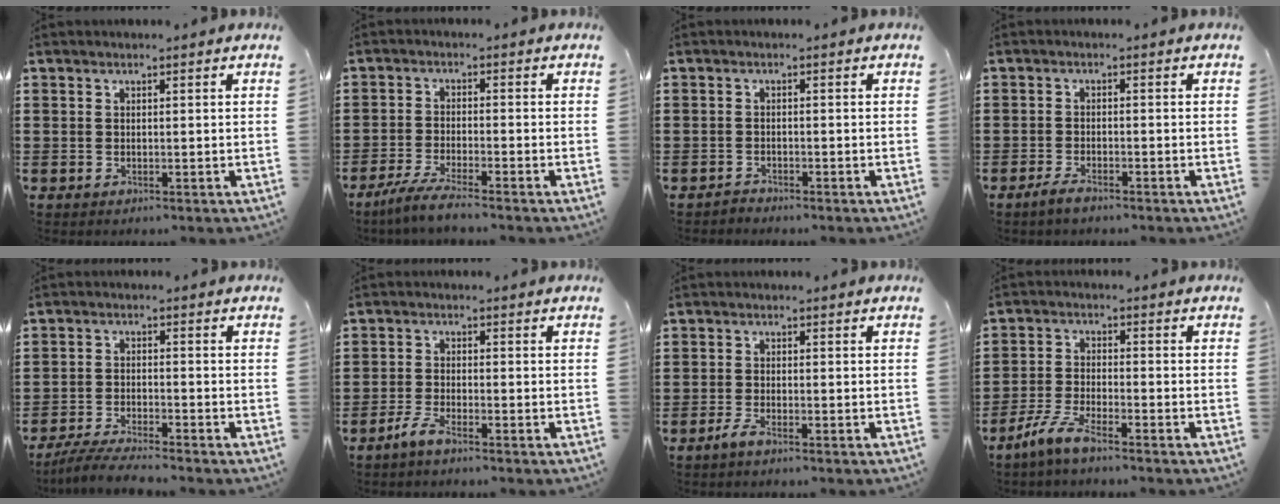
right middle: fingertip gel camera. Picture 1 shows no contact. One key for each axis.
{"total": 4.2, "fx": -3.7, "fy": -0.1, "fz": 2.0, "tx": -0.049, "ty": -0.011, "tz": -0.074}
{"total": 1.3, "fx": -1.2, "fy": 0.3, "fz": 0.0, "tx": -0.003, "ty": 0.005, "tz": -0.027}
{"total": 2.2, "fx": -1.7, "fy": 0.5, "fz": 1.2, "tx": -0.028, "ty": 0.003, "tz": -0.036}
{"total": 4.6, "fx": -4.4, "fy": 0.1, "fz": 1.5, "tx": -0.040, "ty": -0.007, "tz": -0.089}
{"total": 3.2, "fx": -2.5, "fy": 0.5, "fz": 1.9, "tx": -0.053, "ty": -0.001, "tz": -0.056}
{"total": 2.1, "fx": -1.7, "fy": 0.2, "fz": 1.3, "tx": -0.030, "ty": 0.002, "tz": -0.035}
{"total": 5.7, "fx": -4.7, "fy": 0.5, "fz": 3.2, "tx": -0.085, "ty": -0.011, "tz": -0.096}